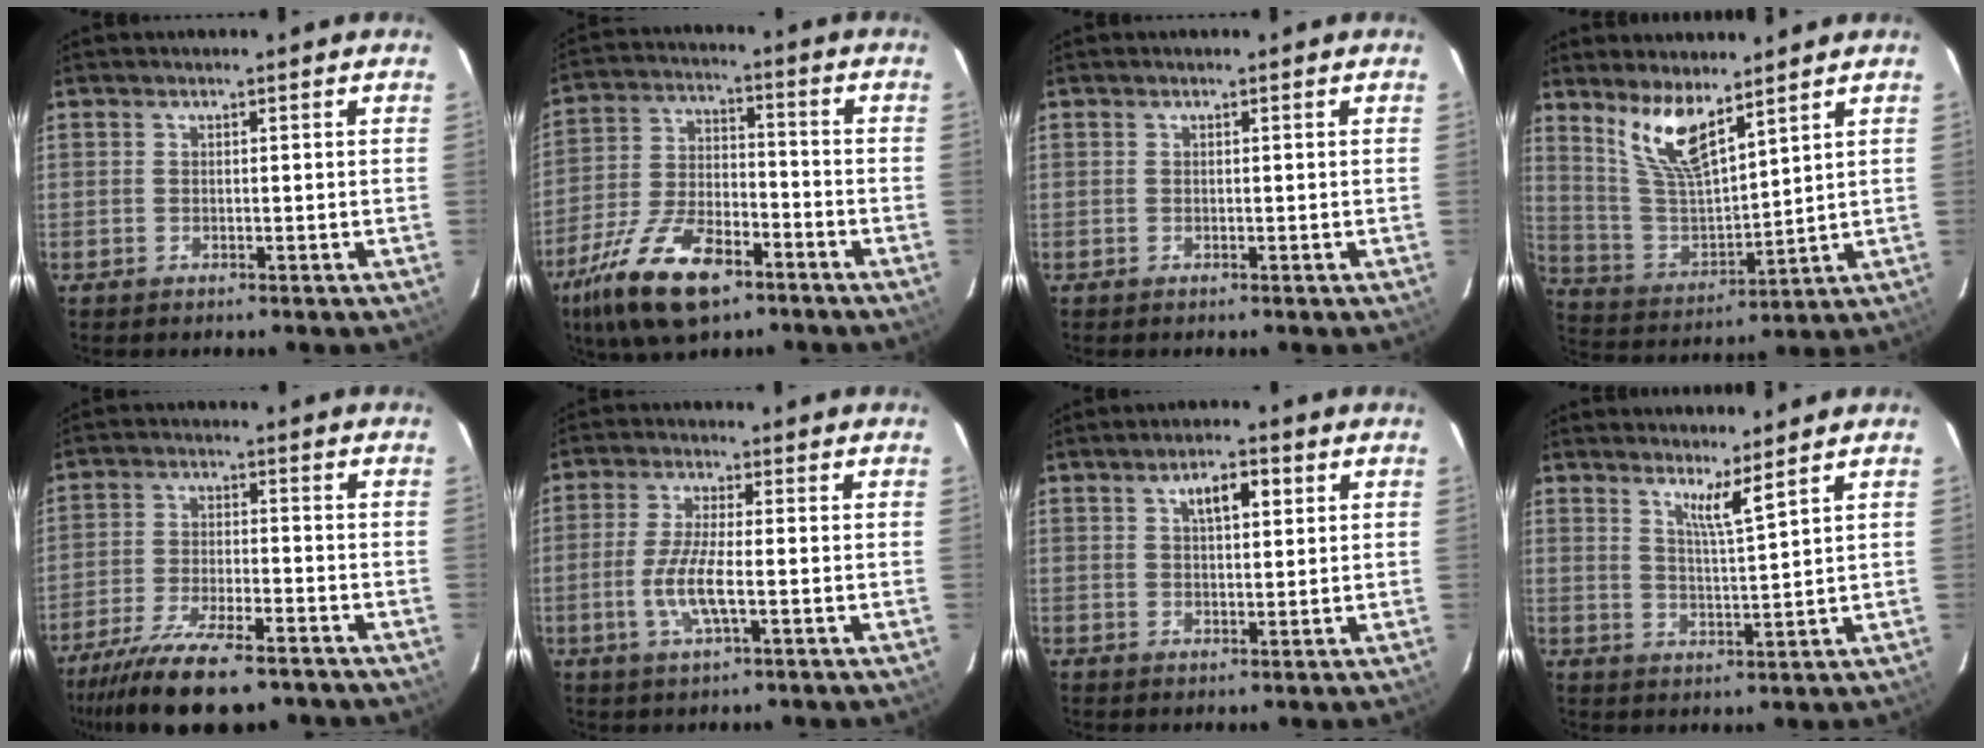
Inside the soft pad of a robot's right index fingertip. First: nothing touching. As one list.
[{"total": 16.9, "force": [-10.6, 7.2, 11.0], "torque": [-0.236, -0.021, -0.191]}, {"total": 0.0}, {"total": 10.6, "force": [7.4, 2.8, 7.1], "torque": [-0.137, -0.007, 0.158]}, {"total": 16.2, "force": [-12.9, 4.1, 9.0], "torque": [-0.190, -0.034, -0.213]}, {"total": 7.2, "force": [-1.8, 1.3, 6.8], "torque": [-0.140, -0.008, -0.038]}, {"total": 5.1, "force": [2.1, 2.1, 4.2], "torque": [-0.067, 0.013, 0.038]}, {"total": 4.4, "force": [3.3, -0.6, 2.8], "torque": [-0.051, -0.011, 0.057]}]